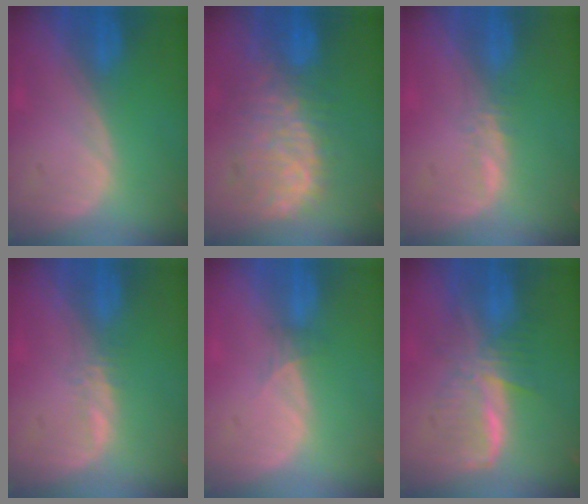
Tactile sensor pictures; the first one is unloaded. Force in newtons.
{"total": 10.6, "press": 9.4, "slide": 4.9}
{"total": 1.3, "press": 1.2, "slide": 0.5}
{"total": 1.3, "press": 1.2, "slide": 0.5}
{"total": 1.3, "press": 1.0, "slide": 0.8}
{"total": 6.5, "press": 6.3, "slide": 1.6}